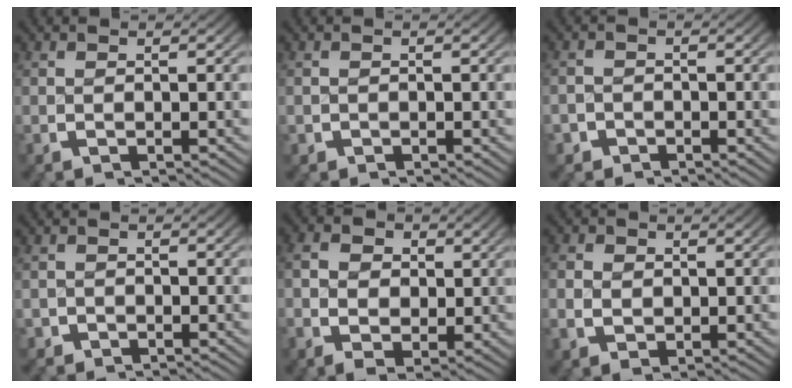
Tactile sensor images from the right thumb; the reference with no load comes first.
{"total": 0.7, "force": [-0.3, 0.6, 0.0], "torque": [0.001, -0.006, -0.004]}
{"total": 2.1, "force": [-1.6, 1.4, -0.2], "torque": [0.008, -0.010, -0.027]}
{"total": 1.4, "force": [-1.0, 1.0, -0.1], "torque": [0.005, -0.007, -0.016]}
{"total": 5.0, "force": [0.3, 3.7, 3.3], "torque": [-0.060, -0.016, 0.010]}
{"total": 2.5, "force": [0.1, 2.0, 1.4], "torque": [-0.030, -0.006, 0.009]}